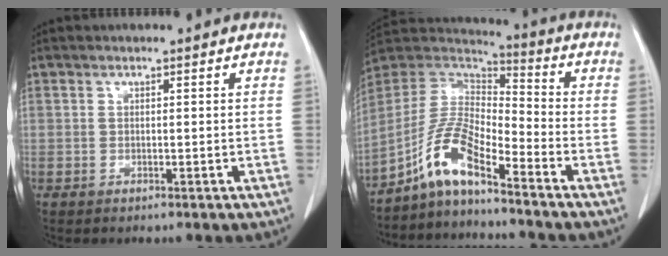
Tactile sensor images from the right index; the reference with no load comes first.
{"total": 9.7, "force": [-6.6, 1.8, 6.9], "torque": [-0.159, 0.017, -0.132]}